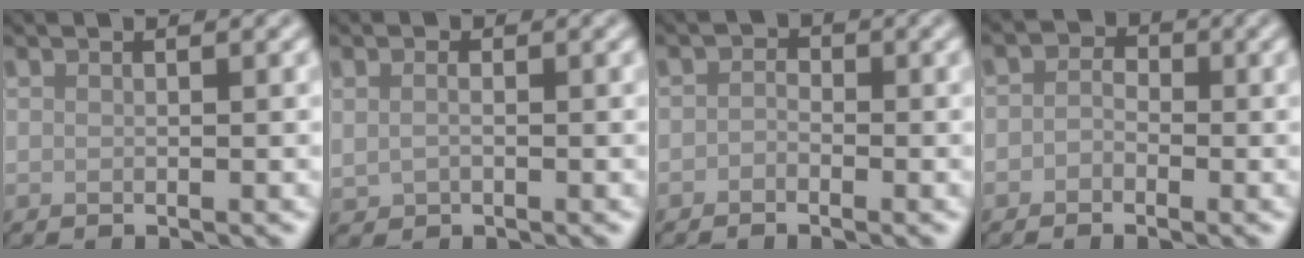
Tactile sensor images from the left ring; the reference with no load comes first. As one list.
[{"total": 1.6, "force": [0.1, 1.2, 1.0], "torque": [-0.021, -0.001, 0.004]}, {"total": 1.0, "force": [-0.6, 0.8, 0.3], "torque": [-0.002, 0.001, -0.016]}, {"total": 1.6, "force": [-0.5, 1.4, 0.6], "torque": [0.003, 0.003, -0.019]}]